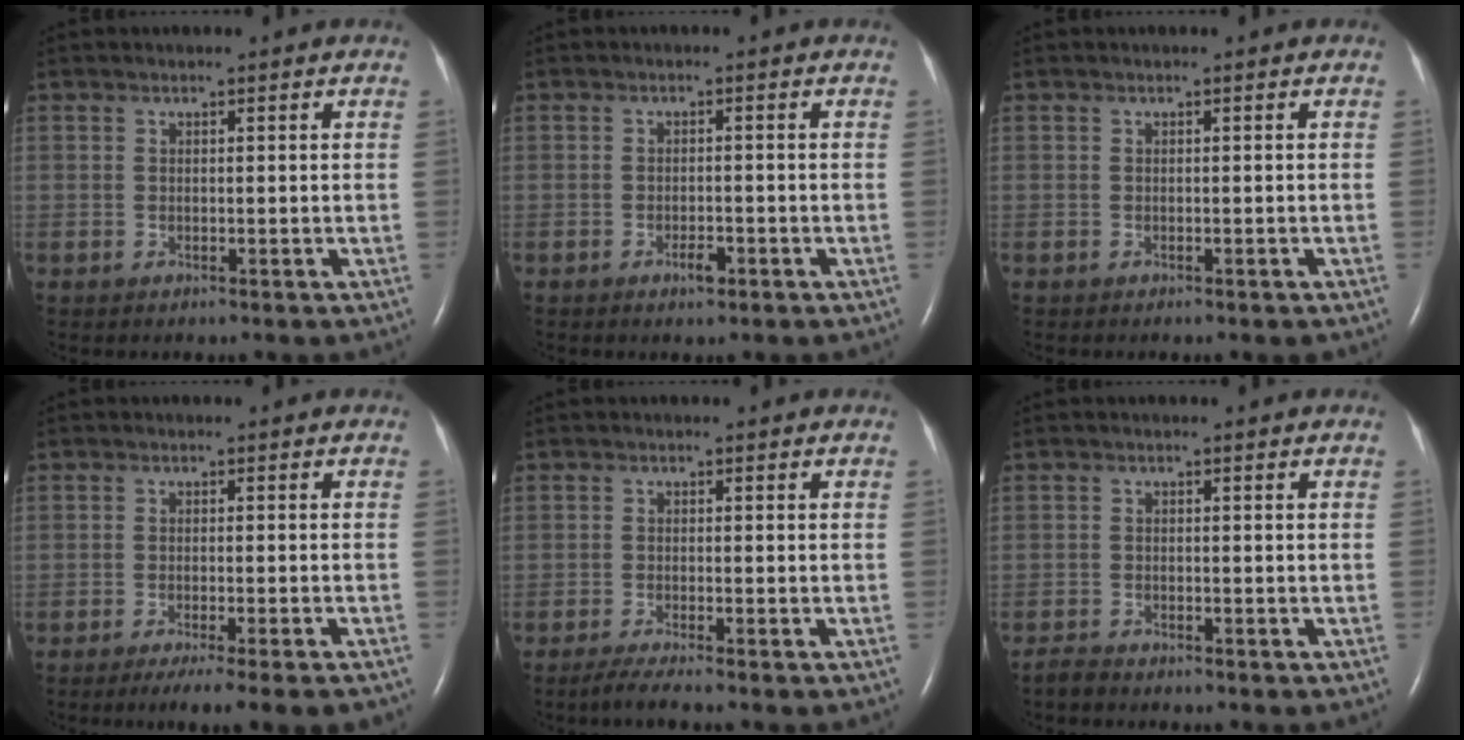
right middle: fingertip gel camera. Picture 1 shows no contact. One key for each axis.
{"total": 1.9, "fx": -1.1, "fy": 0.6, "fz": 1.4, "tx": -0.025, "ty": 0.000, "tz": -0.015}
{"total": 0.5, "fx": -0.4, "fy": 0.0, "fz": 0.3, "tx": -0.011, "ty": -0.002, "tz": -0.003}
{"total": 8.0, "fx": -6.2, "fy": -0.2, "fz": 5.1, "tx": -0.059, "ty": -0.018, "tz": -0.089}
{"total": 2.4, "fx": -2.0, "fy": 0.5, "fz": 1.3, "tx": -0.034, "ty": -0.007, "tz": -0.033}
{"total": 1.3, "fx": -1.3, "fy": 0.1, "fz": 0.2, "tx": -0.009, "ty": -0.004, "tz": -0.023}